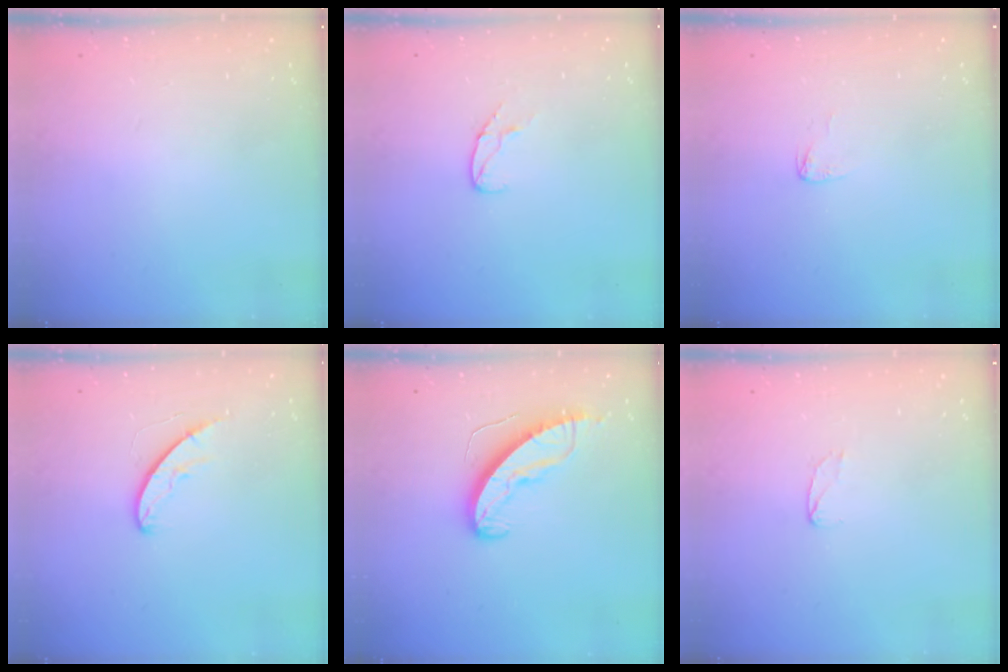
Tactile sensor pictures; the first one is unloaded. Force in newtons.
{"total": 5.6, "press": 5.6, "slide": 0.5}
{"total": 2.9, "press": 2.9, "slide": 0.2}
{"total": 5.2, "press": 5.2, "slide": 0.5}
{"total": 9.0, "press": 9.0, "slide": 0.4}
{"total": 4.0, "press": 4.0, "slide": 0.4}